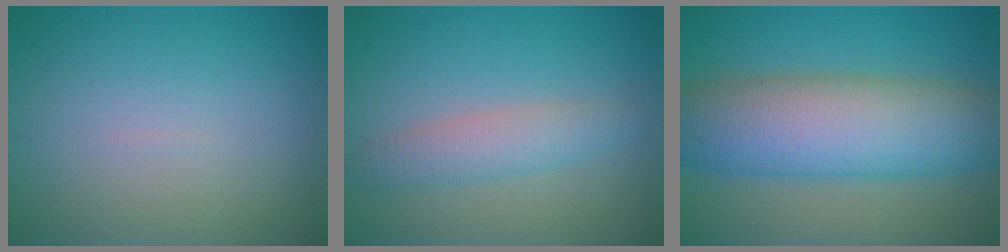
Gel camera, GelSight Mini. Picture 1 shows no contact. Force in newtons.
{"total": 3.0, "press": 3.0, "slide": 0.1}
{"total": 11.2, "press": 11.2, "slide": 0.4}